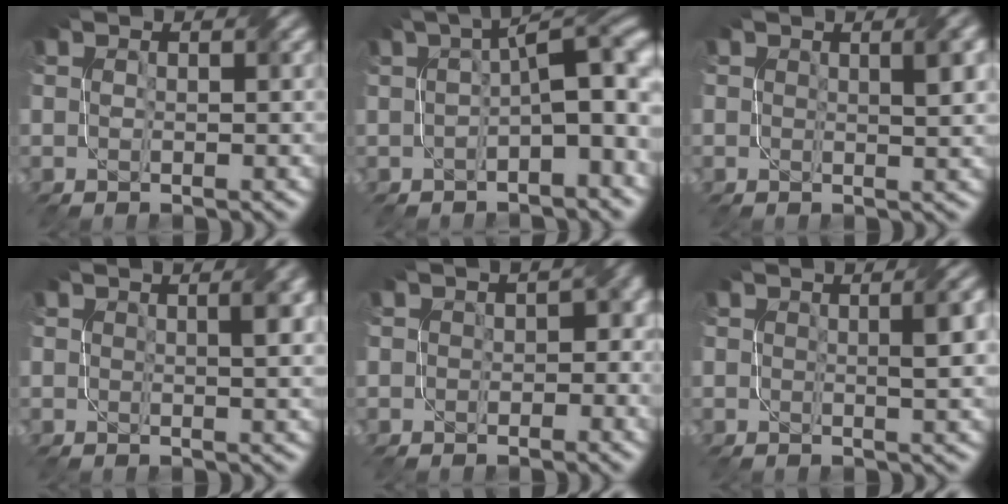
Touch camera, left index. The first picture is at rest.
{"total": 6.8, "force": [-0.1, 2.1, 6.5], "torque": [-0.074, 0.020, 0.001]}
{"total": 2.0, "force": [0.6, 0.5, 1.8], "torque": [-0.014, 0.007, 0.010]}
{"total": 1.9, "force": [0.4, 0.5, 1.8], "torque": [-0.014, 0.008, 0.007]}
{"total": 3.1, "force": [-0.6, 2.4, 1.9], "torque": [0.000, 0.003, -0.005]}
{"total": 2.5, "force": [0.2, 0.5, 2.5], "torque": [-0.025, 0.009, 0.003]}